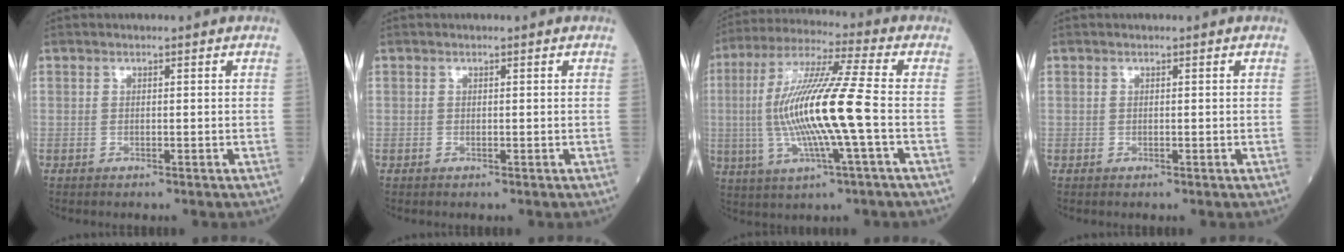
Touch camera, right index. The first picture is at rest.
{"total": 0.0}
{"total": 15.3, "force": [-1.5, 0.0, 15.3], "torque": [-0.309, 0.006, -0.031]}
{"total": 0.0}